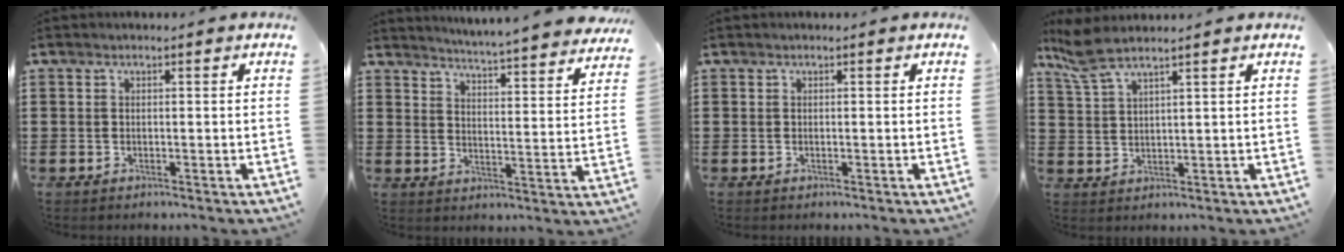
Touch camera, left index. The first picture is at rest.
{"total": 4.2, "force": [4.1, -0.8, 0.5], "torque": [-0.024, -0.042, 0.064]}
{"total": 0.0}
{"total": 4.8, "force": [3.9, 0.6, 2.7], "torque": [-0.075, -0.007, 0.070]}